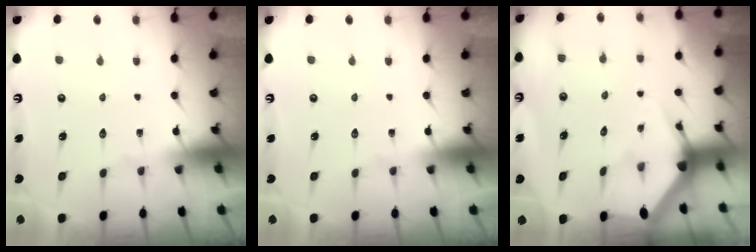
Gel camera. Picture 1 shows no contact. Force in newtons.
{"total": 0.0}
{"total": 3.0, "press": 3.0, "slide": 0.2}